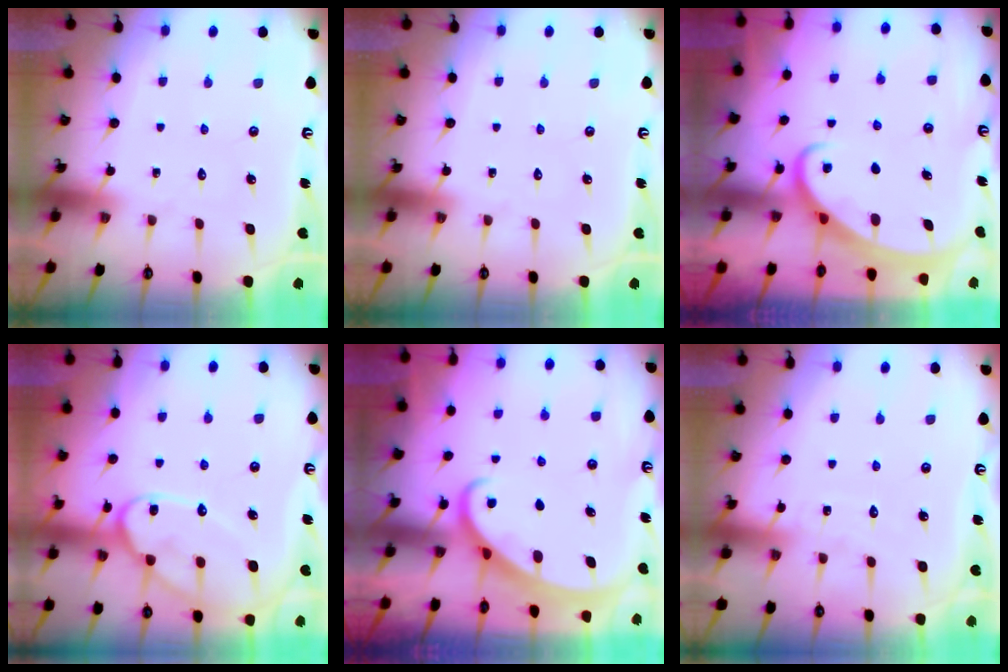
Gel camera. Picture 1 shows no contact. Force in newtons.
{"total": 0.0}
{"total": 2.6, "press": 2.5, "slide": 0.3}
{"total": 14.0, "press": 13.9, "slide": 1.2}
{"total": 2.2, "press": 2.2, "slide": 0.3}
{"total": 3.2, "press": 3.2, "slide": 0.4}